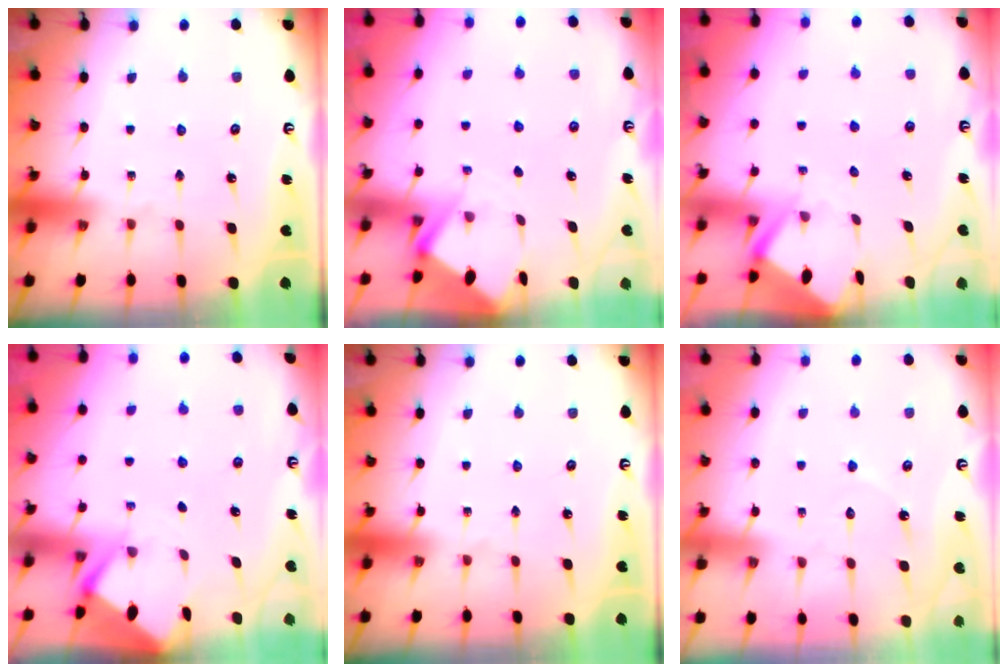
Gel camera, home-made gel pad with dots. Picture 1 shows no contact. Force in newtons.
{"total": 2.9, "press": 2.9, "slide": 0.4}
{"total": 3.4, "press": 3.4, "slide": 0.3}
{"total": 2.5, "press": 2.5, "slide": 0.3}
{"total": 0.0}
{"total": 4.5, "press": 4.5, "slide": 0.4}